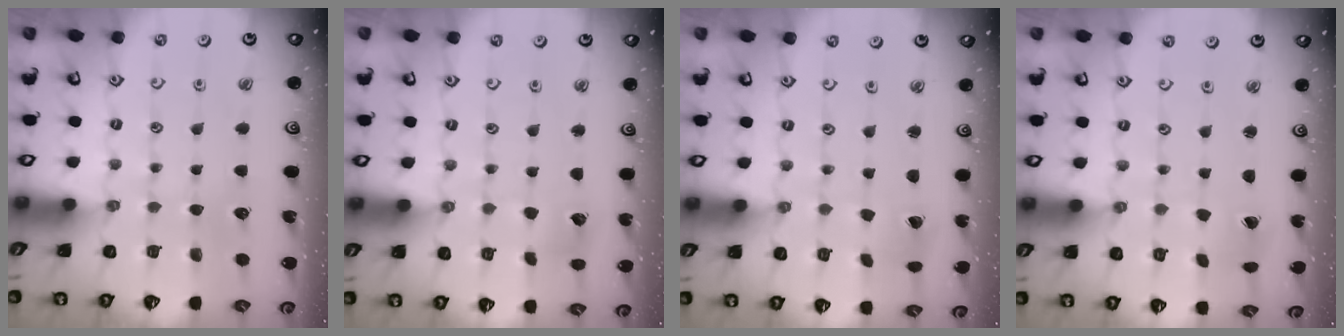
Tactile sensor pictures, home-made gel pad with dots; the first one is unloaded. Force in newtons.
{"total": 3.3, "press": 3.3, "slide": 0.3}
{"total": 1.8, "press": 1.8, "slide": 0.1}
{"total": 0.9, "press": 0.9, "slide": 0.3}